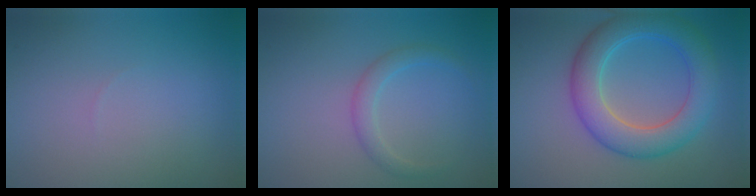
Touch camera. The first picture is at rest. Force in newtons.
{"total": 1.7, "press": 1.7, "slide": 0.1}
{"total": 6.2, "press": 6.2, "slide": 0.1}